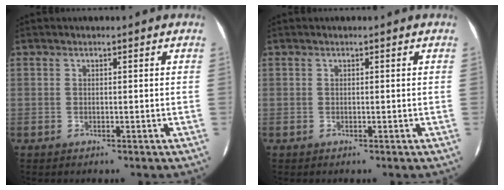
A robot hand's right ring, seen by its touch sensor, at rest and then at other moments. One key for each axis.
{"total": 0.0}